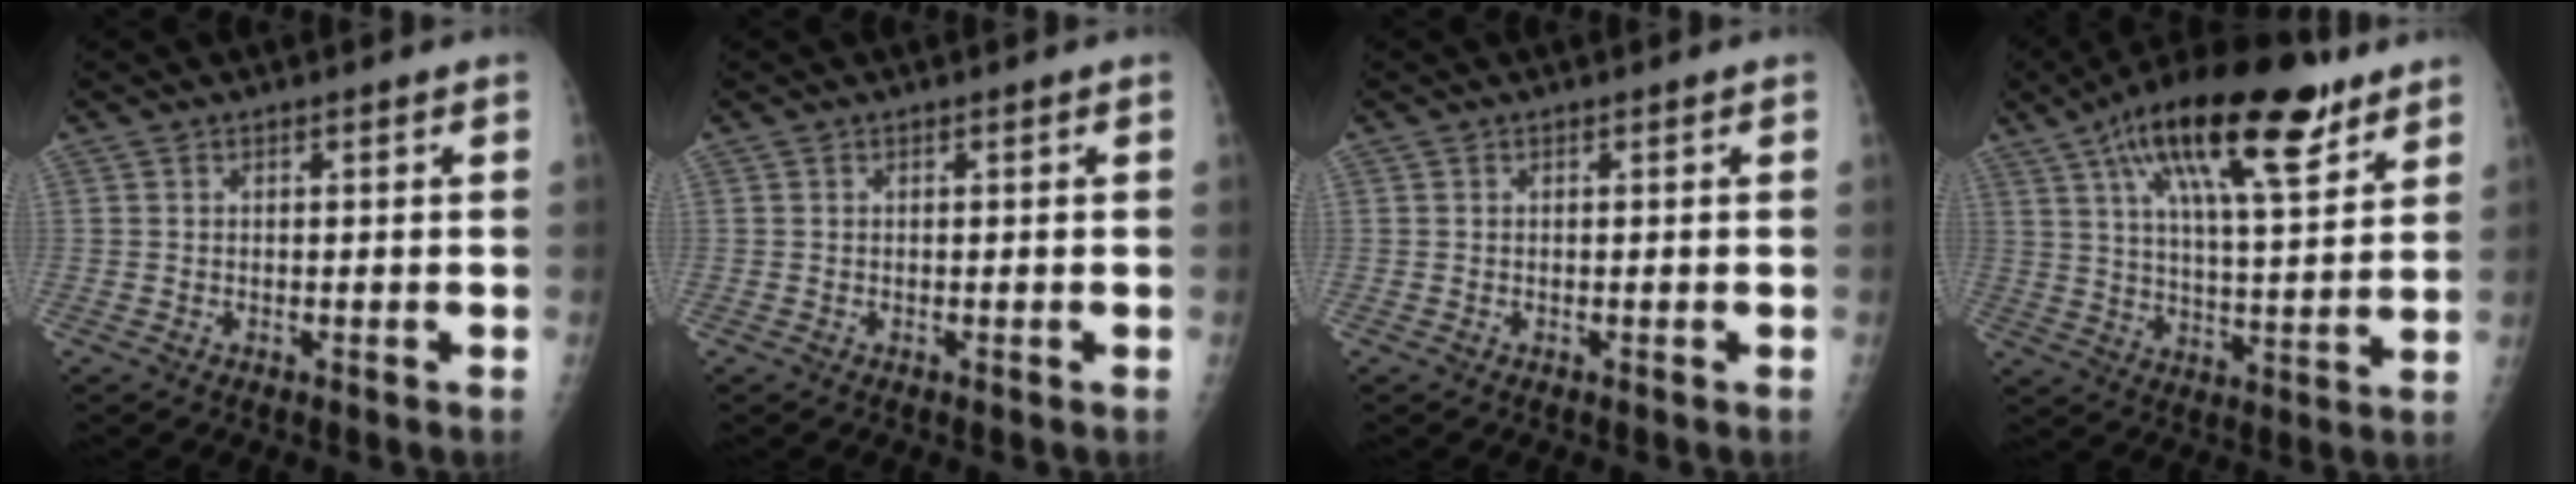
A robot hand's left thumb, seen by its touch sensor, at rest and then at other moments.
{"total": 0.0}
{"total": 0.0}
{"total": 21.7, "force": [12.0, 7.1, 16.6], "torque": [-0.258, -0.030, 0.196]}